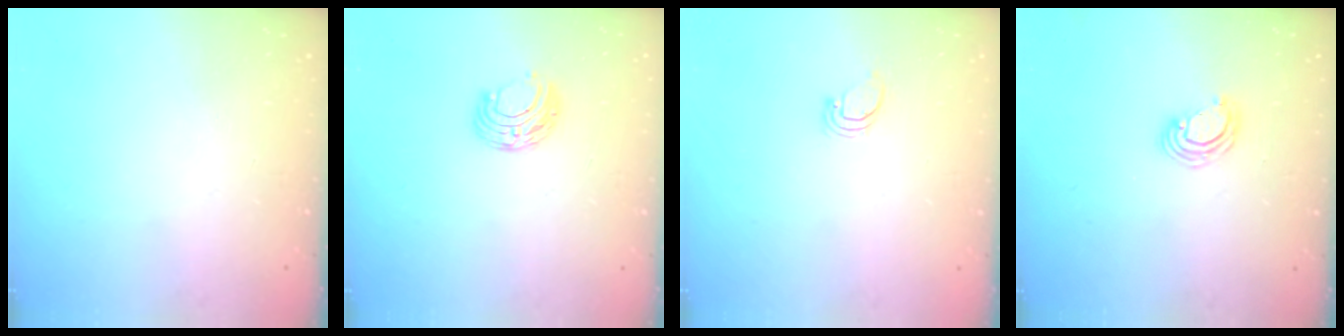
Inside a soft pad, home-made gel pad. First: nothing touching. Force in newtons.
{"total": 7.6, "press": 7.5, "slide": 0.6}
{"total": 0.9, "press": 0.9, "slide": 0.0}
{"total": 4.8, "press": 4.8, "slide": 0.2}